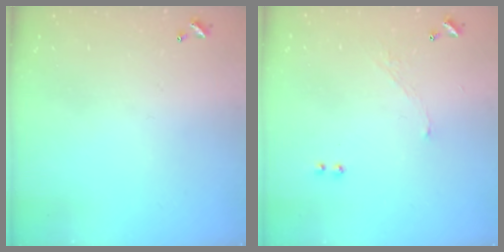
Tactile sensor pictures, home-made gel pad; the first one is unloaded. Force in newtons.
{"total": 4.0, "press": 4.0, "slide": 0.7}